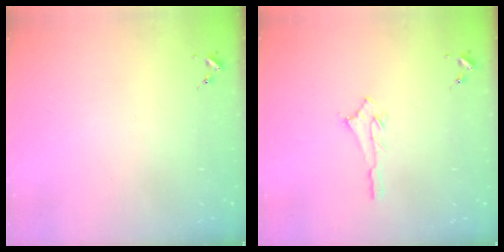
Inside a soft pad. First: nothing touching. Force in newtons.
{"total": 2.5, "press": 2.5, "slide": 0.2}